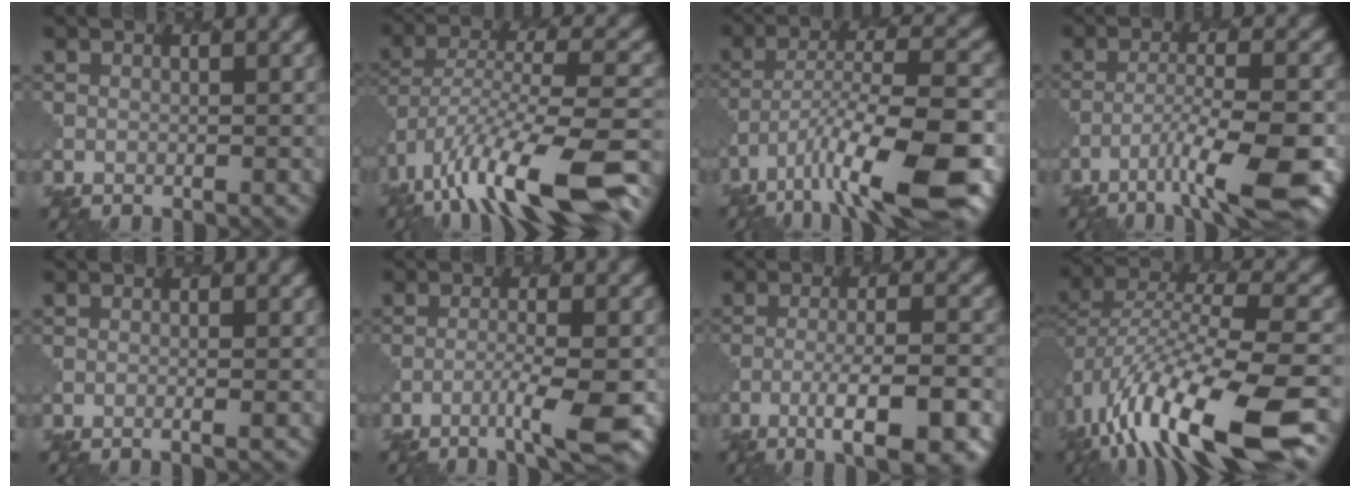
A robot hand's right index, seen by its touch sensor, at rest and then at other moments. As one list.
[{"total": 13.5, "force": [-8.1, 4.1, 10.0], "torque": [-0.185, 0.010, -0.130]}, {"total": 11.2, "force": [-6.3, 2.8, 8.8], "torque": [-0.147, 0.006, -0.105]}, {"total": 8.3, "force": [-4.7, 1.4, 6.7], "torque": [-0.105, 0.006, -0.072]}, {"total": 0.8, "force": [-0.3, 0.2, 0.8], "torque": [-0.005, 0.000, -0.013]}, {"total": 5.4, "force": [-2.9, 0.8, 4.5], "torque": [-0.065, 0.003, -0.045]}, {"total": 7.4, "force": [-3.6, 1.6, 6.3], "torque": [-0.099, 0.003, -0.053]}, {"total": 14.2, "force": [-7.4, 4.6, 11.2], "torque": [-0.217, -0.002, -0.123]}]